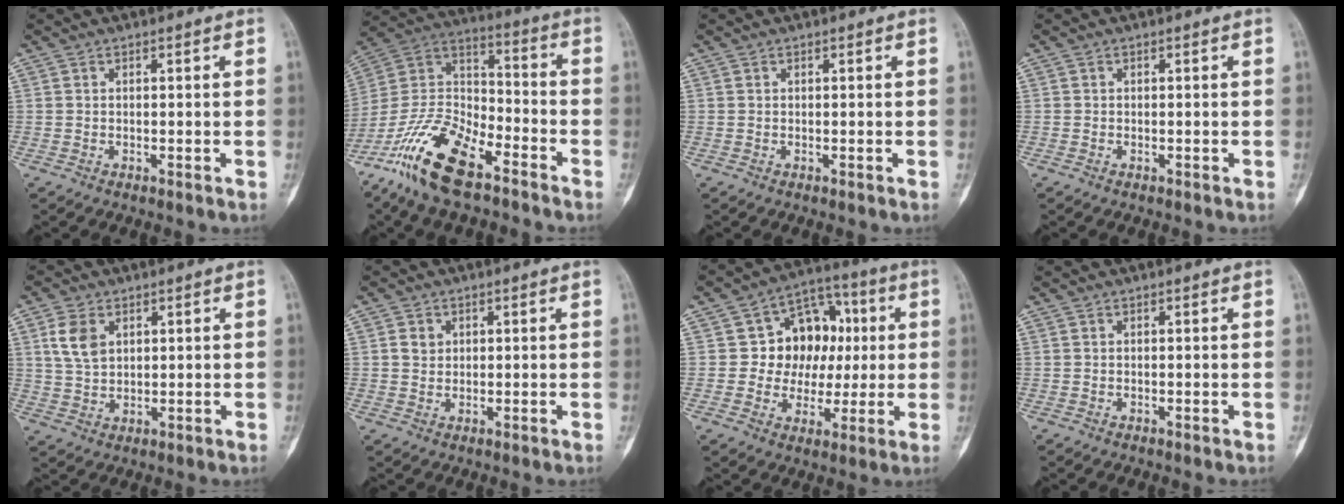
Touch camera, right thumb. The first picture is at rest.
{"total": 18.5, "force": [-12.3, 7.2, 11.8], "torque": [-0.231, 0.068, -0.234]}
{"total": 0.0}
{"total": 0.0}
{"total": 6.0, "force": [2.2, 4.0, 3.9], "torque": [-0.067, -0.003, 0.050]}
{"total": 2.5, "force": [0.7, 2.2, 1.1], "torque": [-0.008, -0.002, 0.014]}
{"total": 13.5, "force": [1.7, 11.1, 7.5], "torque": [-0.048, 0.021, 0.026]}
{"total": 0.0}